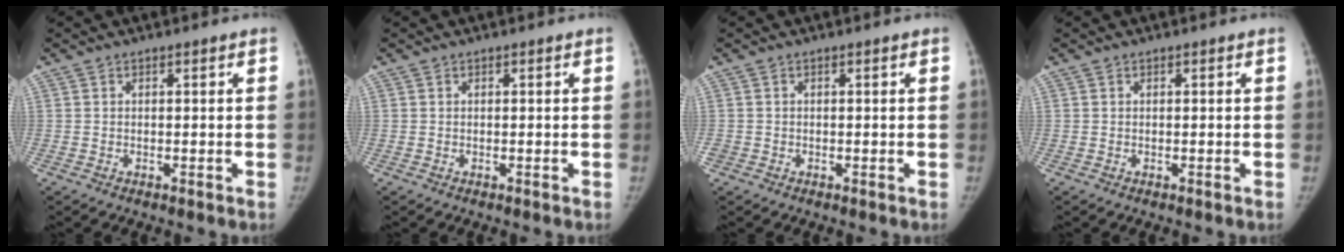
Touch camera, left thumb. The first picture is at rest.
{"total": 0.0}
{"total": 0.8, "force": [-0.3, 0.7, 0.1], "torque": [0.002, 0.001, -0.004]}
{"total": 0.0}